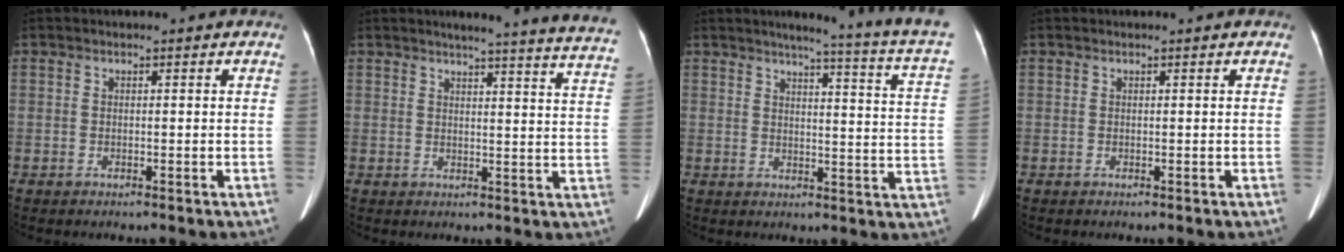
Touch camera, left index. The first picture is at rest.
{"total": 19.1, "force": [17.8, -0.7, 6.9], "torque": [-0.089, -0.085, 0.188]}
{"total": 16.9, "force": [14.6, -1.8, 8.3], "torque": [-0.116, -0.075, 0.153]}
{"total": 0.0}